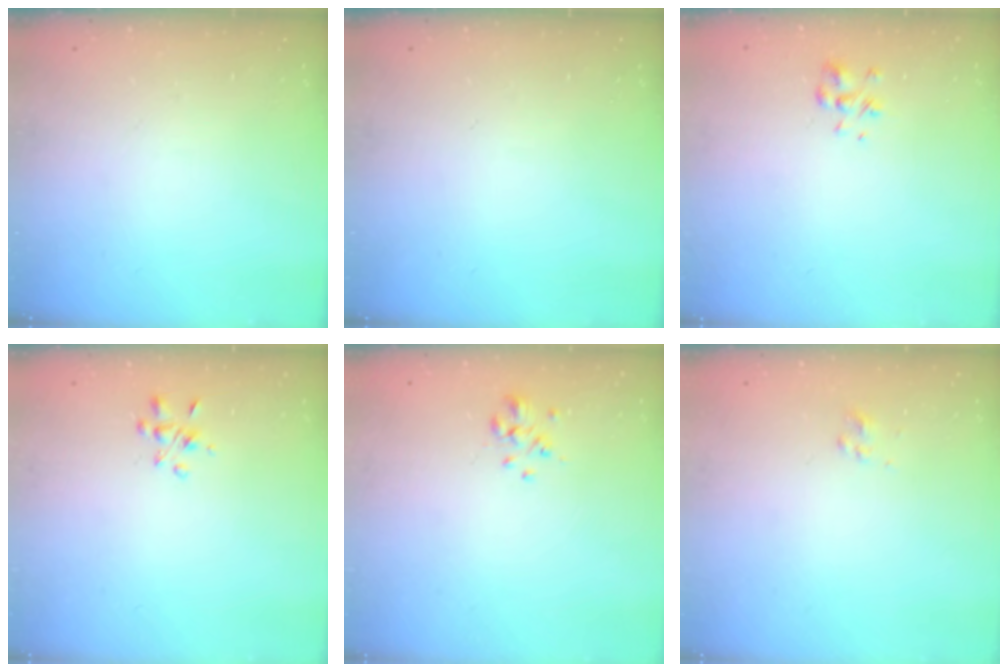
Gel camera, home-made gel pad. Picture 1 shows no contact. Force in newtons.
{"total": 0.0}
{"total": 2.2, "press": 2.1, "slide": 0.8}
{"total": 3.4, "press": 3.3, "slide": 0.9}
{"total": 1.9, "press": 1.7, "slide": 0.8}
{"total": 2.5, "press": 2.4, "slide": 0.8}